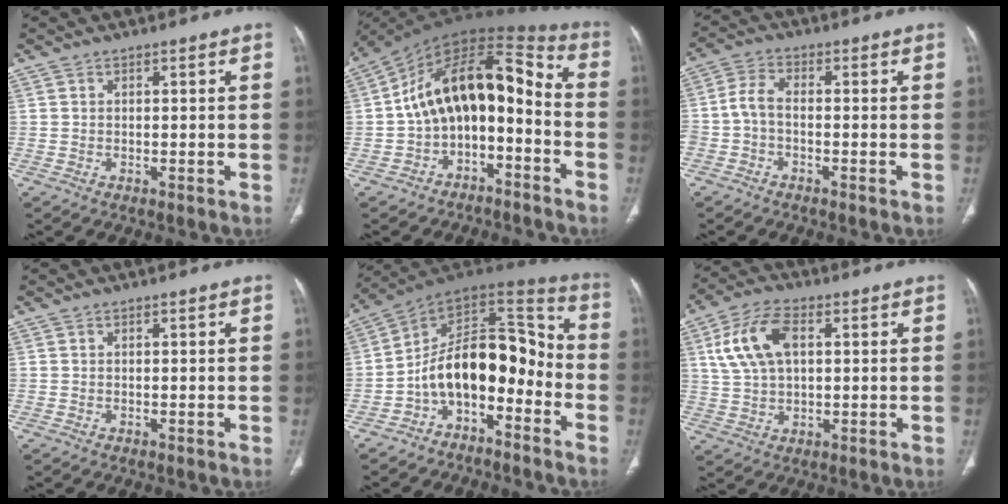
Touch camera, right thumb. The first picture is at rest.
{"total": 16.2, "force": [-3.8, 9.6, 12.5], "torque": [-0.178, 0.109, -0.064]}
{"total": 4.6, "force": [-1.3, 2.3, 3.7], "torque": [-0.084, 0.020, -0.036]}
{"total": 0.0}
{"total": 15.3, "force": [-5.9, 8.8, 11.0], "torque": [-0.143, 0.111, -0.109]}
{"total": 11.1, "force": [3.0, 6.2, 8.6], "torque": [-0.172, 0.011, 0.056]}